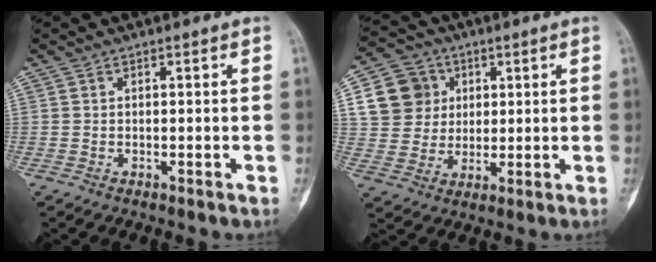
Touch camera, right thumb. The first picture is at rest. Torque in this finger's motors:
{"motor_torque": [1.22, 1.36, 0.24, -0.13, 0.00]}